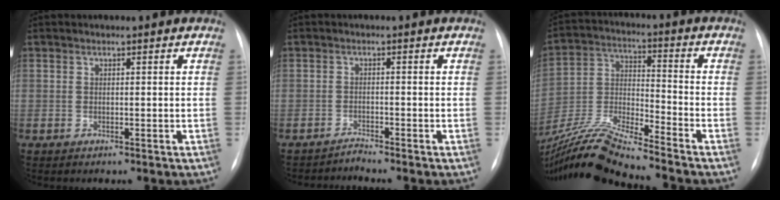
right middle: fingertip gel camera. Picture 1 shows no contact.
{"total": 1.6, "force": [-1.3, -0.7, -0.6], "torque": [0.016, -0.010, -0.020]}
{"total": 15.5, "force": [-14.1, -1.6, 6.0], "torque": [-0.127, 0.000, -0.266]}